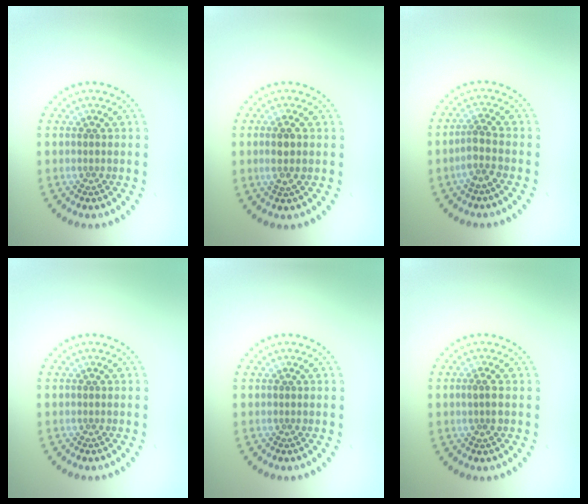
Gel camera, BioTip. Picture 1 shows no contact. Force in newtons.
{"total": 1.9, "press": 1.8, "slide": 0.8}
{"total": 2.0, "press": 1.6, "slide": 1.2}
{"total": 0.0}
{"total": 0.0}
{"total": 1.4, "press": 1.2, "slide": 0.6}